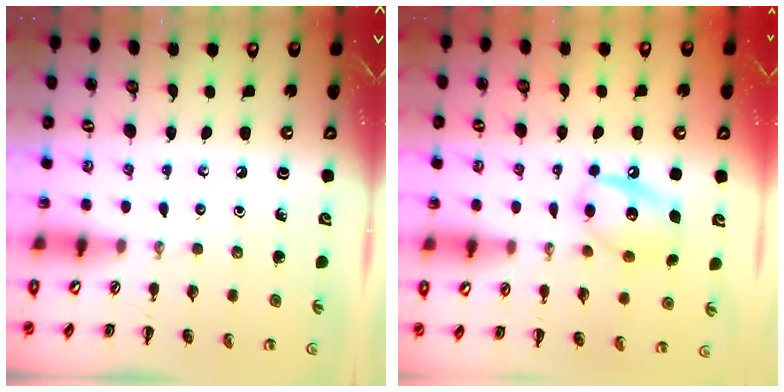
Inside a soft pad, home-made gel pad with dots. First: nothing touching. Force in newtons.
{"total": 11.9, "press": 11.8, "slide": 1.7}